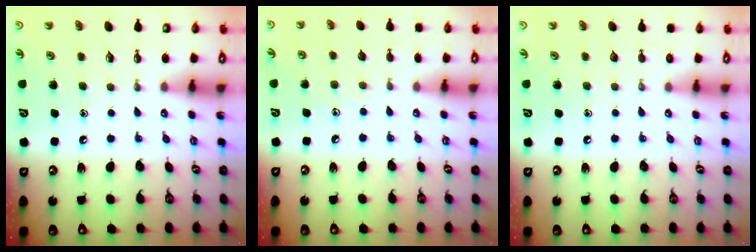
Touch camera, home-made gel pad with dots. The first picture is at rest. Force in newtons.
{"total": 4.4, "press": 4.3, "slide": 0.4}
{"total": 0.0}